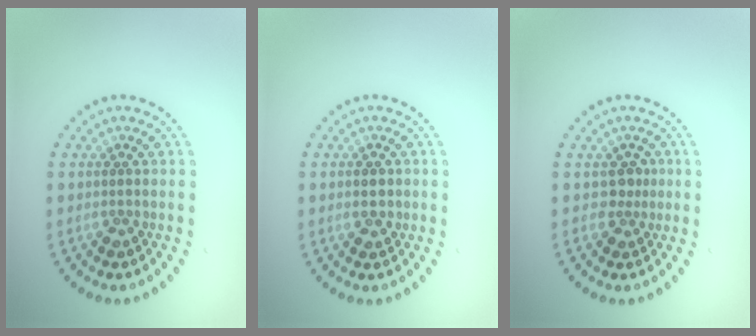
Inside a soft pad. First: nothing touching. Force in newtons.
{"total": 1.7, "press": 1.7, "slide": 0.0}
{"total": 1.5, "press": 1.1, "slide": 1.0}